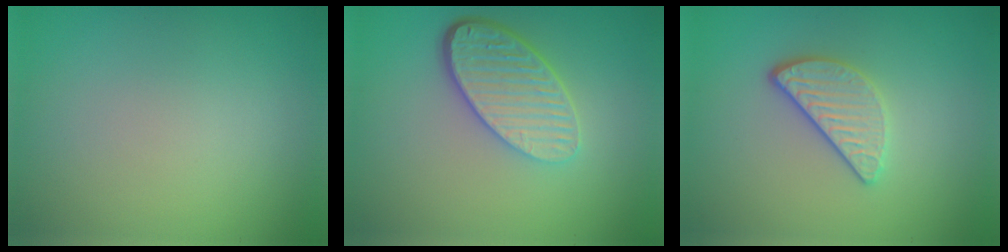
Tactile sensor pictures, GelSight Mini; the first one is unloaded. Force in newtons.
{"total": 5.3, "press": 3.8, "slide": 3.7}
{"total": 3.2, "press": 2.7, "slide": 1.8}